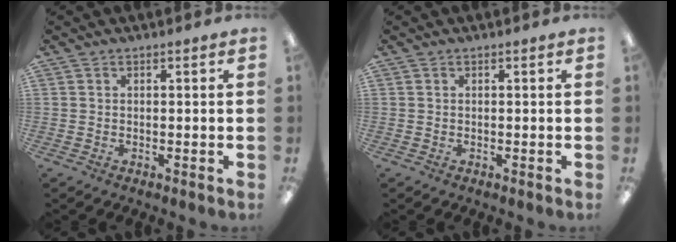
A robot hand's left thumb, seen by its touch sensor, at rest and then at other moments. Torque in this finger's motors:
{"motor_torque": [-0.01, 0.01, 0.05, -0.05, 0.00]}